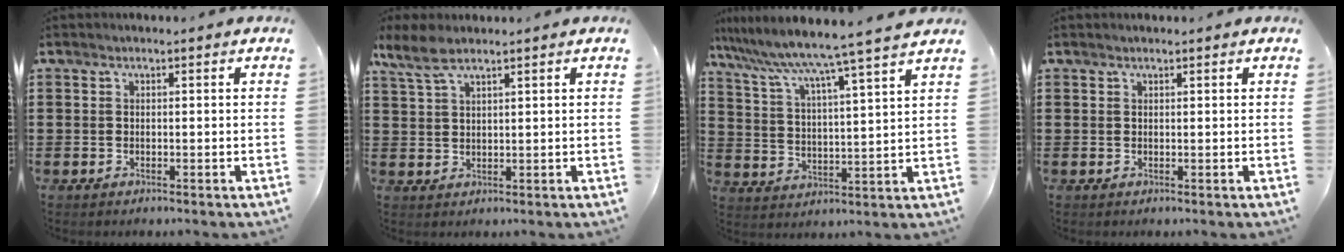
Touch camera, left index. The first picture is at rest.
{"total": 4.3, "force": [3.0, 1.2, 2.8], "torque": [-0.064, 0.004, 0.057]}
{"total": 6.5, "force": [5.8, -1.3, 2.7], "torque": [-0.078, -0.049, 0.089]}
{"total": 0.0}